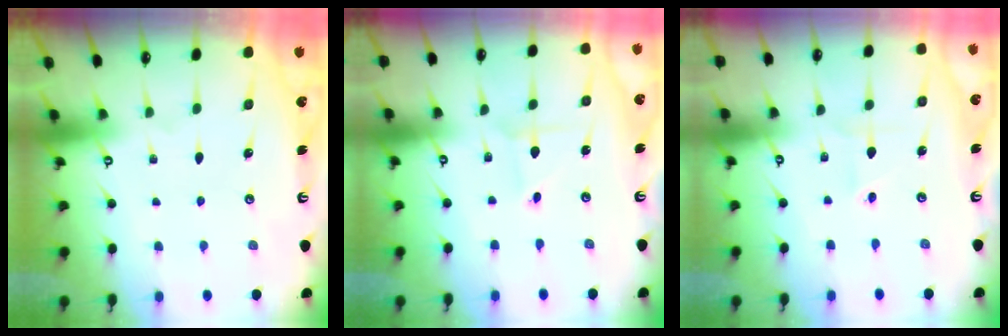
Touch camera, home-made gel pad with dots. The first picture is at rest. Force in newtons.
{"total": 0.8, "press": 0.8, "slide": 0.0}
{"total": 1.6, "press": 1.3, "slide": 0.9}